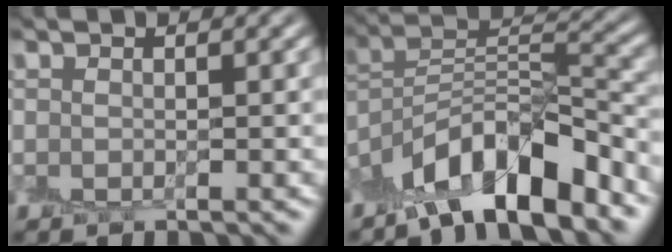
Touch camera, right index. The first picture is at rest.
{"total": 9.4, "force": [-6.8, 2.9, 5.7], "torque": [-0.083, 0.020, -0.131]}